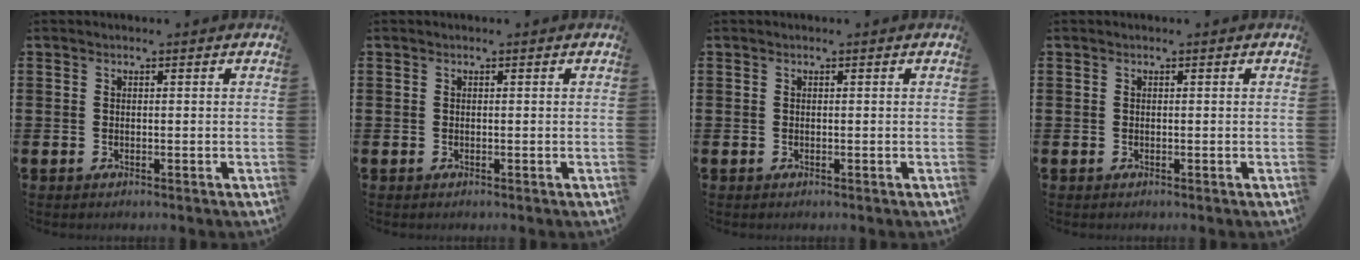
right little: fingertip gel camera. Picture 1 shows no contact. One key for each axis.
{"total": 0.0}
{"total": 0.0}
{"total": 0.0}